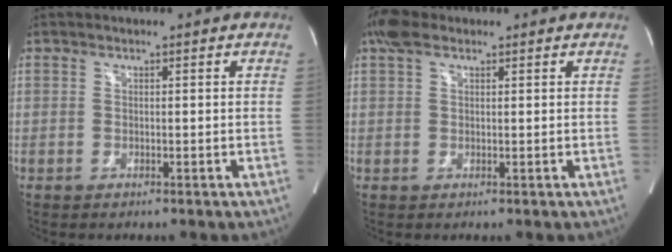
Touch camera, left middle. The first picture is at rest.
{"total": 3.6, "force": [2.3, 1.8, 2.1], "torque": [-0.053, 0.031, 0.048]}